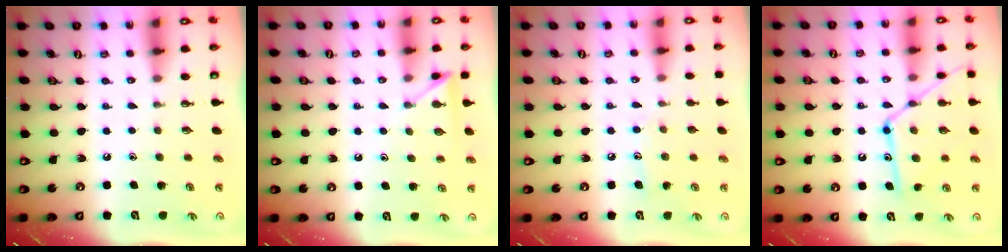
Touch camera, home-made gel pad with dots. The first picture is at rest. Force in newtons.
{"total": 5.2, "press": 5.2, "slide": 0.6}
{"total": 6.5, "press": 6.5, "slide": 0.3}
{"total": 15.6, "press": 15.5, "slide": 1.2}